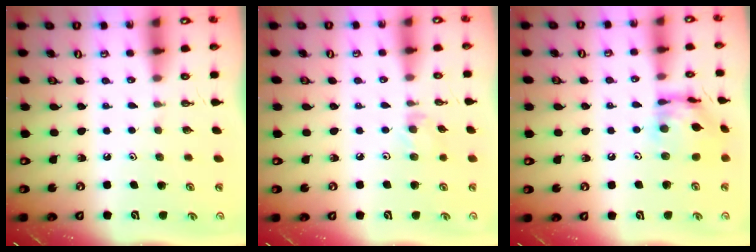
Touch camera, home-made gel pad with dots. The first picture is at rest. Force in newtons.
{"total": 3.9, "press": 3.9, "slide": 0.6}
{"total": 13.2, "press": 13.2, "slide": 1.3}